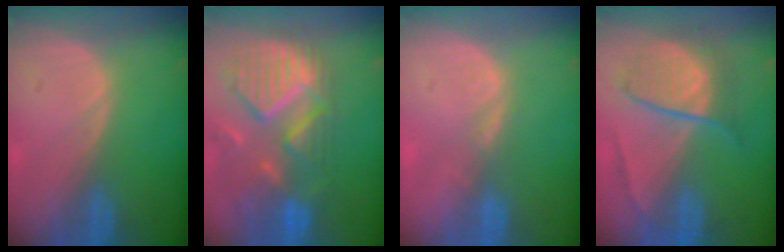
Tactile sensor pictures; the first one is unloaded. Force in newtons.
{"total": 12.0, "press": 10.4, "slide": 6.0}
{"total": 1.9, "press": 1.5, "slide": 1.1}
{"total": 6.7, "press": 6.7, "slide": 0.1}